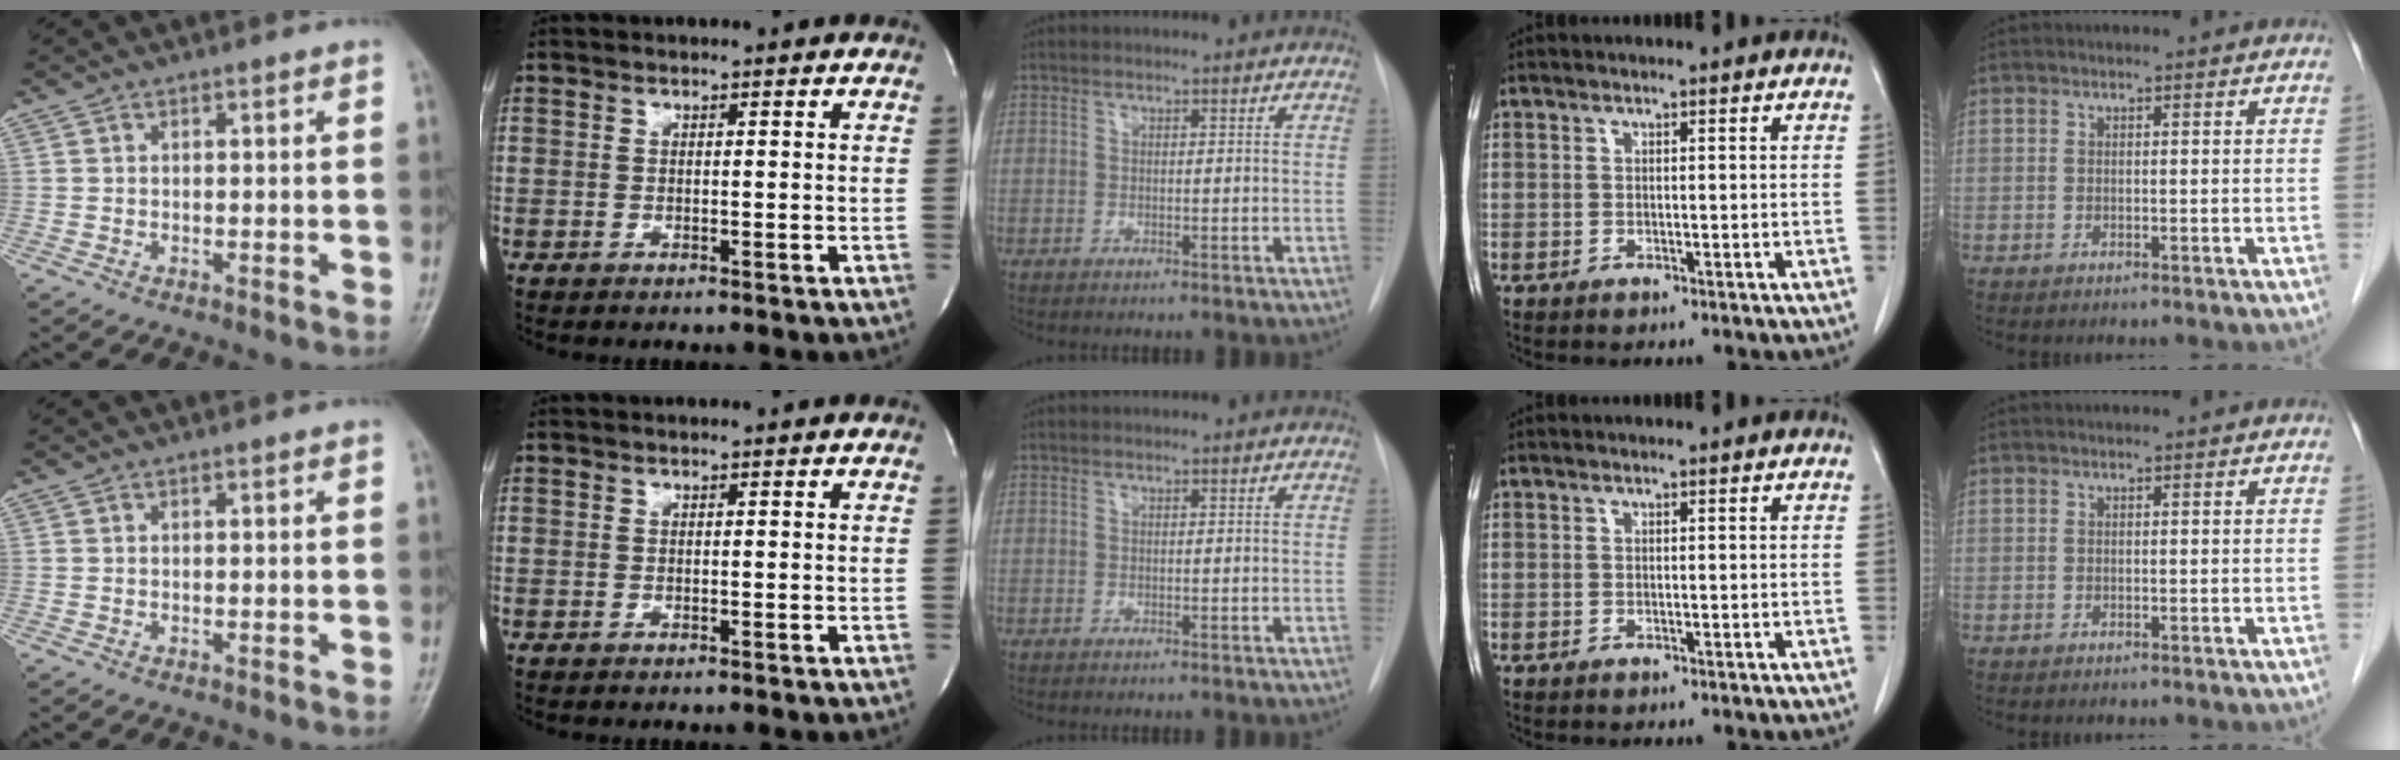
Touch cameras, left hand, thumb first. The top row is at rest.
{}